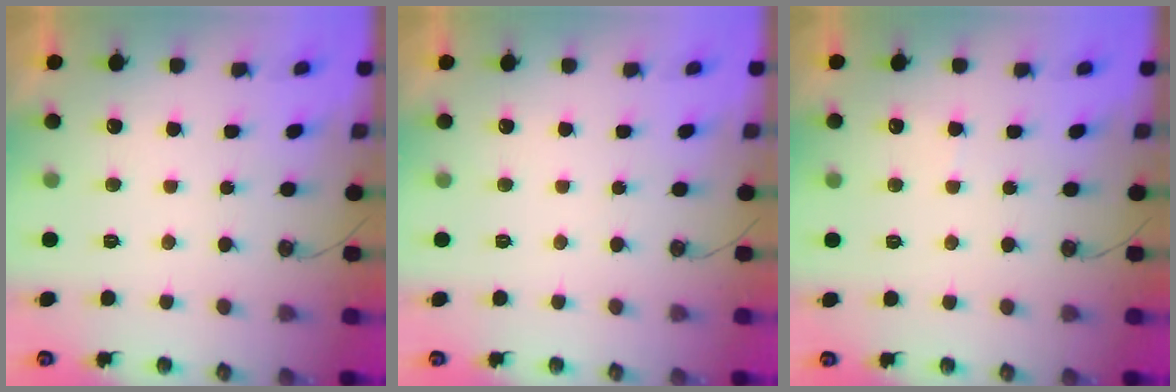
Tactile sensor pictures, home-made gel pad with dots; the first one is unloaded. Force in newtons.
{"total": 0.0}
{"total": 2.7, "press": 2.7, "slide": 0.3}